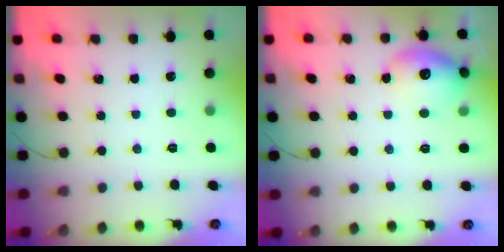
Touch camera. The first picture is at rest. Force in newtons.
{"total": 14.1, "press": 14.0, "slide": 1.2}